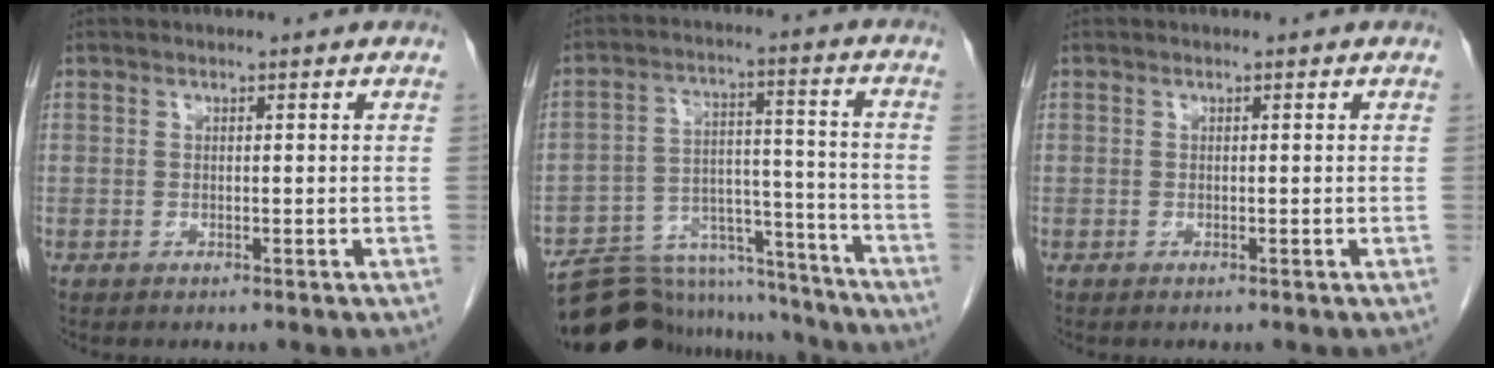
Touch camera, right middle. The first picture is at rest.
{"total": 18.2, "force": [-17.2, 4.7, 3.9], "torque": [-0.075, 0.032, -0.255]}
{"total": 0.0}